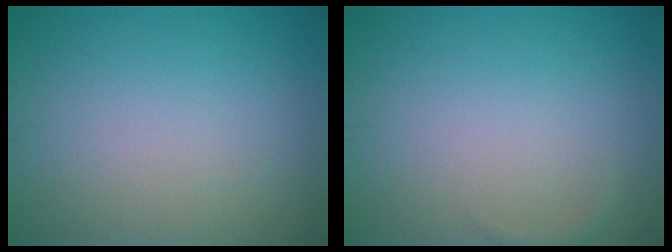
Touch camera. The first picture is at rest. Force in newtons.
{"total": 0.6, "press": 0.6, "slide": 0.1}